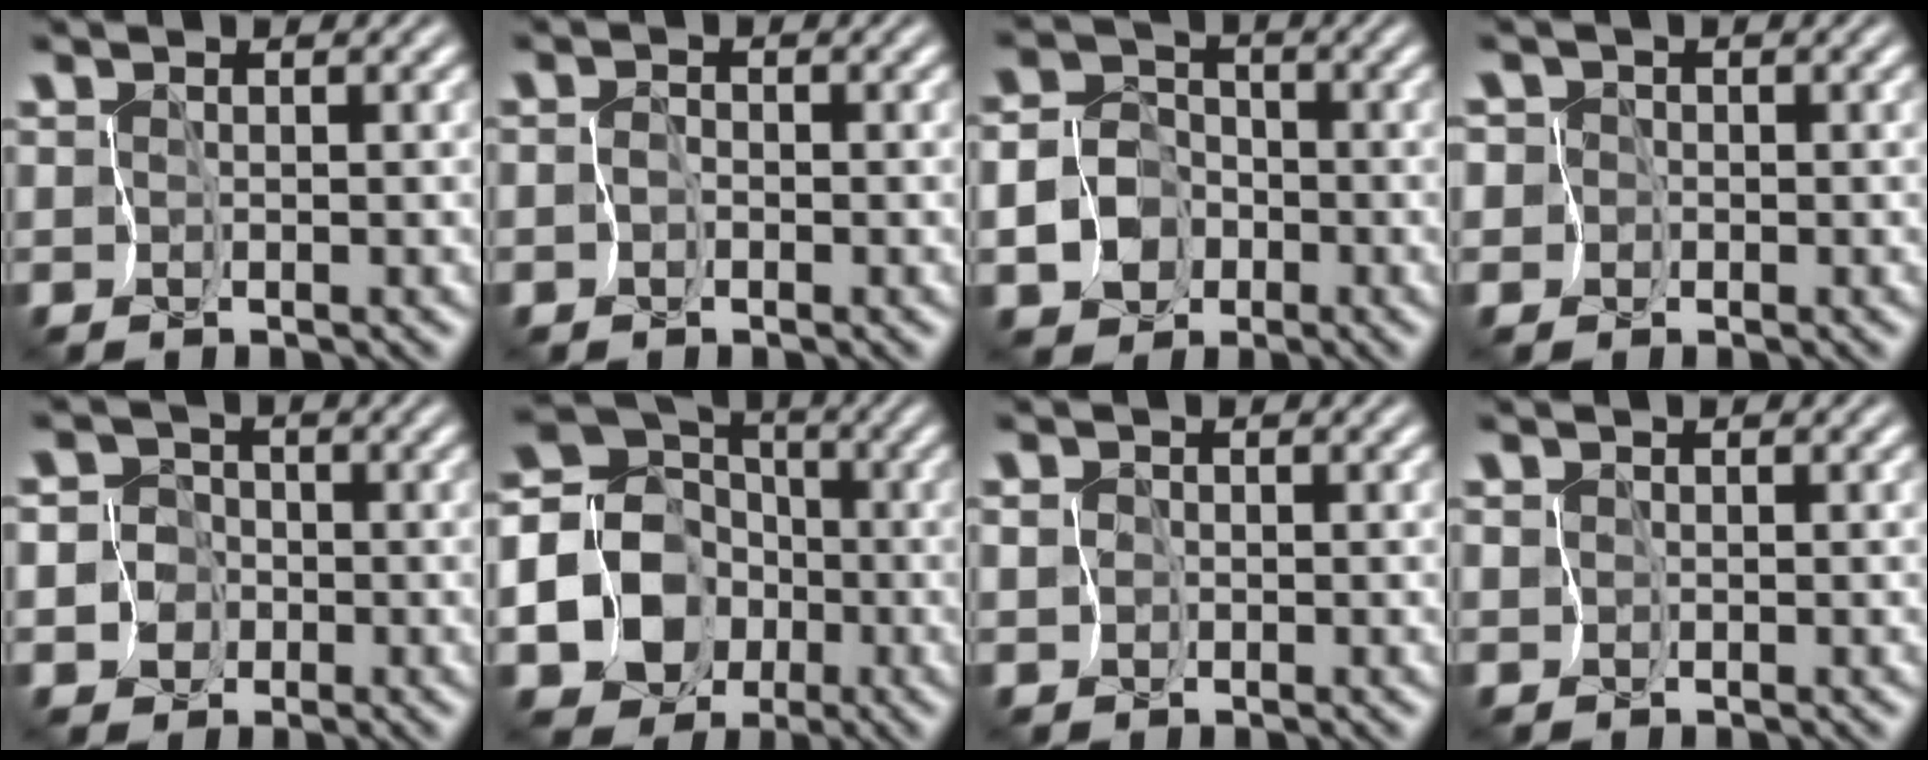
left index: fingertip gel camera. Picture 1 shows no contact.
{"total": 1.1, "force": [-0.6, 0.8, 0.2], "torque": [0.014, 0.004, -0.017]}
{"total": 7.9, "force": [-2.9, 6.9, 2.5], "torque": [-0.051, -0.011, -0.073]}
{"total": 4.8, "force": [-0.6, 4.6, 1.1], "torque": [-0.027, 0.022, -0.053]}
{"total": 8.1, "force": [-2.7, 7.5, 1.5], "torque": [-0.044, -0.002, -0.079]}
{"total": 16.5, "force": [-4.6, 14.8, 5.9], "torque": [-0.149, -0.002, -0.109]}
{"total": 1.7, "force": [-0.4, 1.6, 0.2], "torque": [0.006, 0.007, -0.018]}
{"total": 1.2, "force": [-0.1, 1.2, 0.2], "torque": [0.002, 0.010, -0.011]}